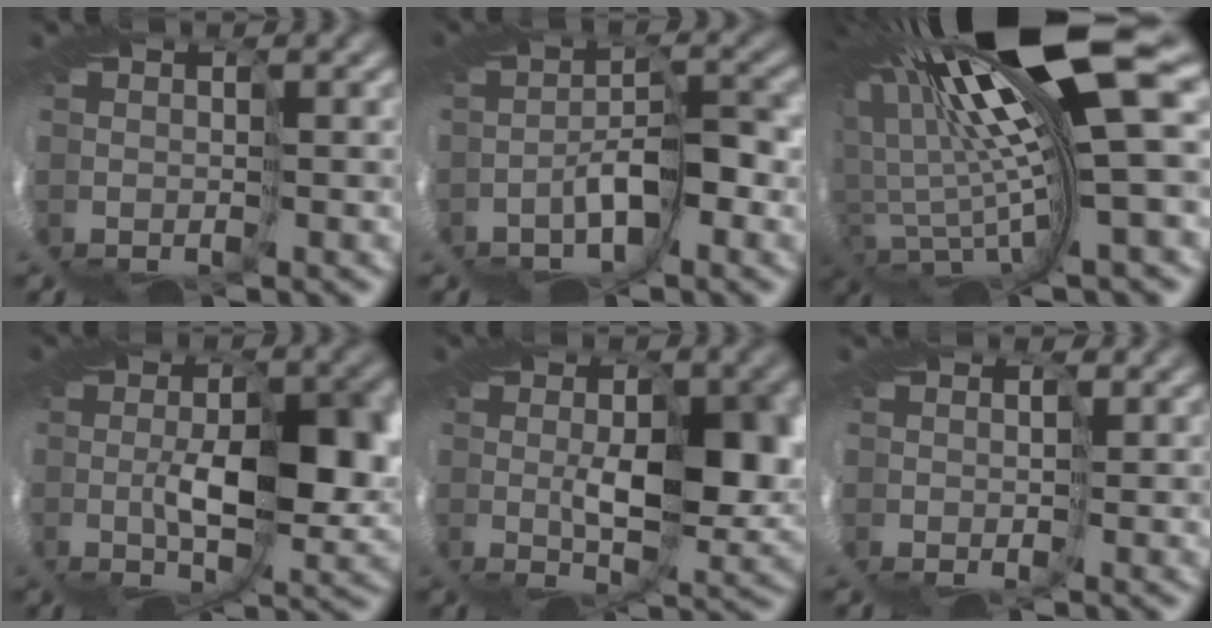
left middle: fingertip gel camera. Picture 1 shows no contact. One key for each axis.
{"total": 2.4, "fx": -1.4, "fy": -0.9, "fz": 1.7, "tx": -0.045, "ty": 0.007, "tz": -0.038}
{"total": 13.5, "fx": 6.7, "fy": 1.5, "fz": 11.6, "tx": -0.218, "ty": -0.005, "tz": 0.117}
{"total": 5.4, "fx": 0.3, "fy": 1.3, "fz": 5.3, "tx": -0.114, "ty": -0.012, "tz": 0.005}
{"total": 5.1, "fx": 1.1, "fy": 1.4, "fz": 4.8, "tx": -0.102, "ty": -0.013, "tz": 0.023}
{"total": 1.2, "fx": 0.9, "fy": 0.6, "fz": 0.6, "tx": -0.020, "ty": 0.007, "tz": 0.009}